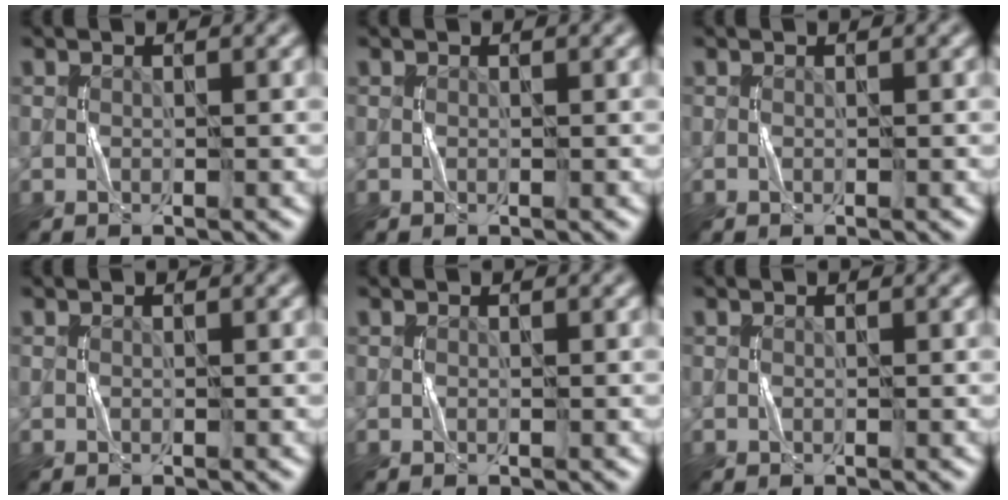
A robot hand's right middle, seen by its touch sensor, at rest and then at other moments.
{"total": 0.0}
{"total": 0.0}
{"total": 0.0}
{"total": 0.0}
{"total": 0.0}